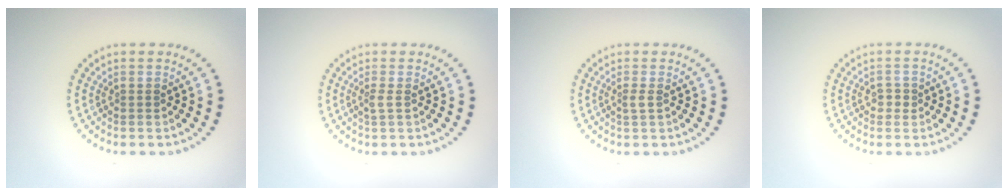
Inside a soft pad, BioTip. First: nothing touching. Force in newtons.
{"total": 0.9, "press": 0.6, "slide": 0.6}
{"total": 0.8, "press": 0.5, "slide": 0.6}
{"total": 1.0, "press": 1.0, "slide": 0.2}